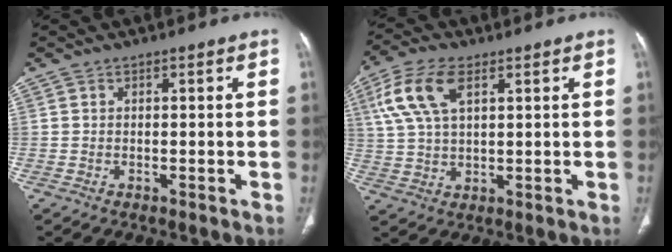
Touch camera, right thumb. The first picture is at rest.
{"total": 10.6, "force": [4.3, 5.3, 8.1], "torque": [-0.177, 0.003, 0.085]}